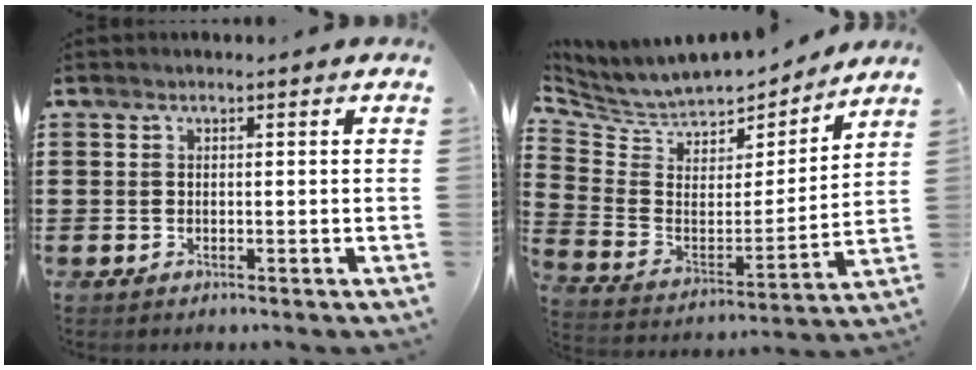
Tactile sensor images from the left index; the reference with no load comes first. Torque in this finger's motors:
{"motor_torque": [2.14, 0.00, 0.15, 0.04]}